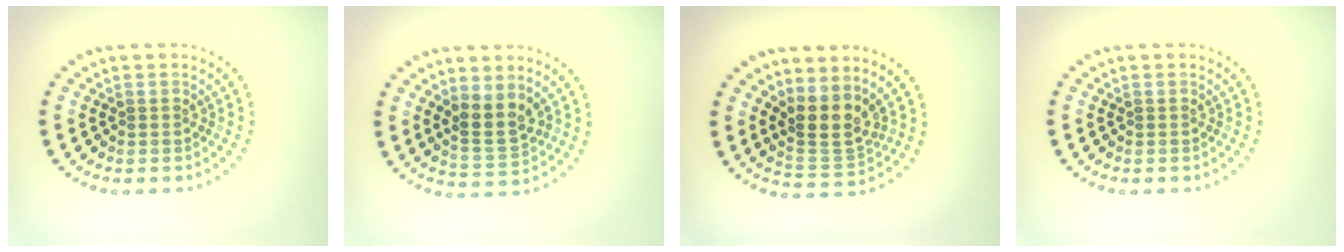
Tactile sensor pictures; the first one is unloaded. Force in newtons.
{"total": 3.0, "press": 2.7, "slide": 1.2}
{"total": 3.6, "press": 2.7, "slide": 2.3}
{"total": 0.0}